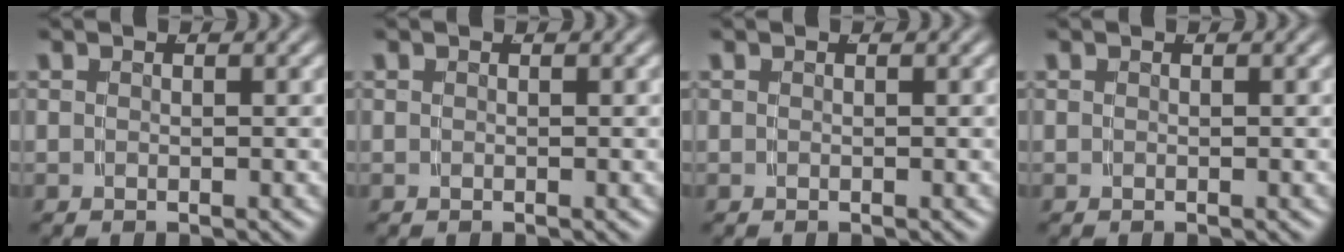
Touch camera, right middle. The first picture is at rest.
{"total": 0.0}
{"total": 0.0}
{"total": 0.0}